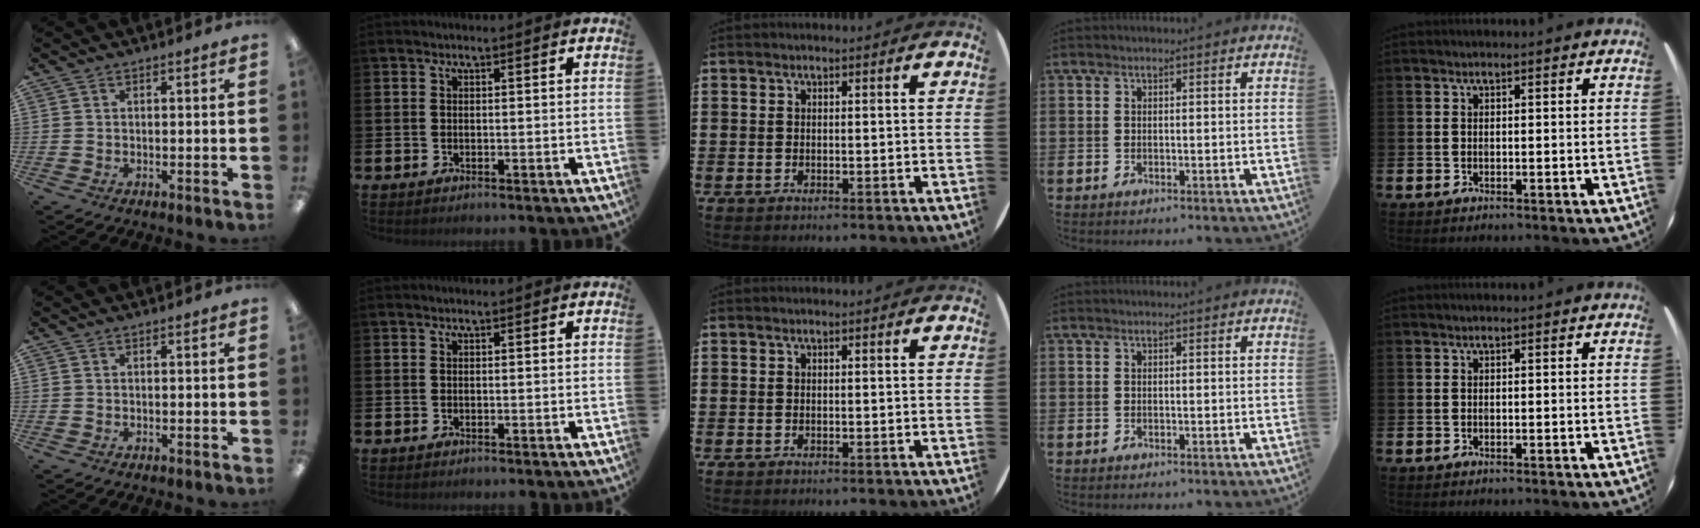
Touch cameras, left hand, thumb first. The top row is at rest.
{}